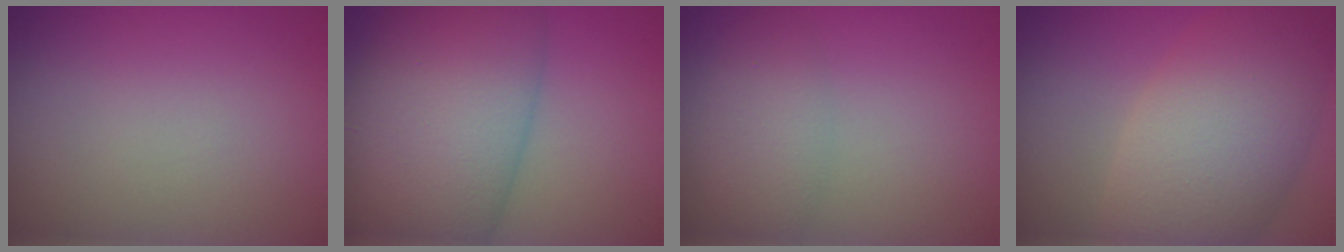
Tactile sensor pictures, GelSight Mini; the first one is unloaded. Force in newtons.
{"total": 12.1, "press": 12.1, "slide": 0.5}
{"total": 2.8, "press": 2.8, "slide": 0.1}
{"total": 9.3, "press": 9.3, "slide": 0.1}